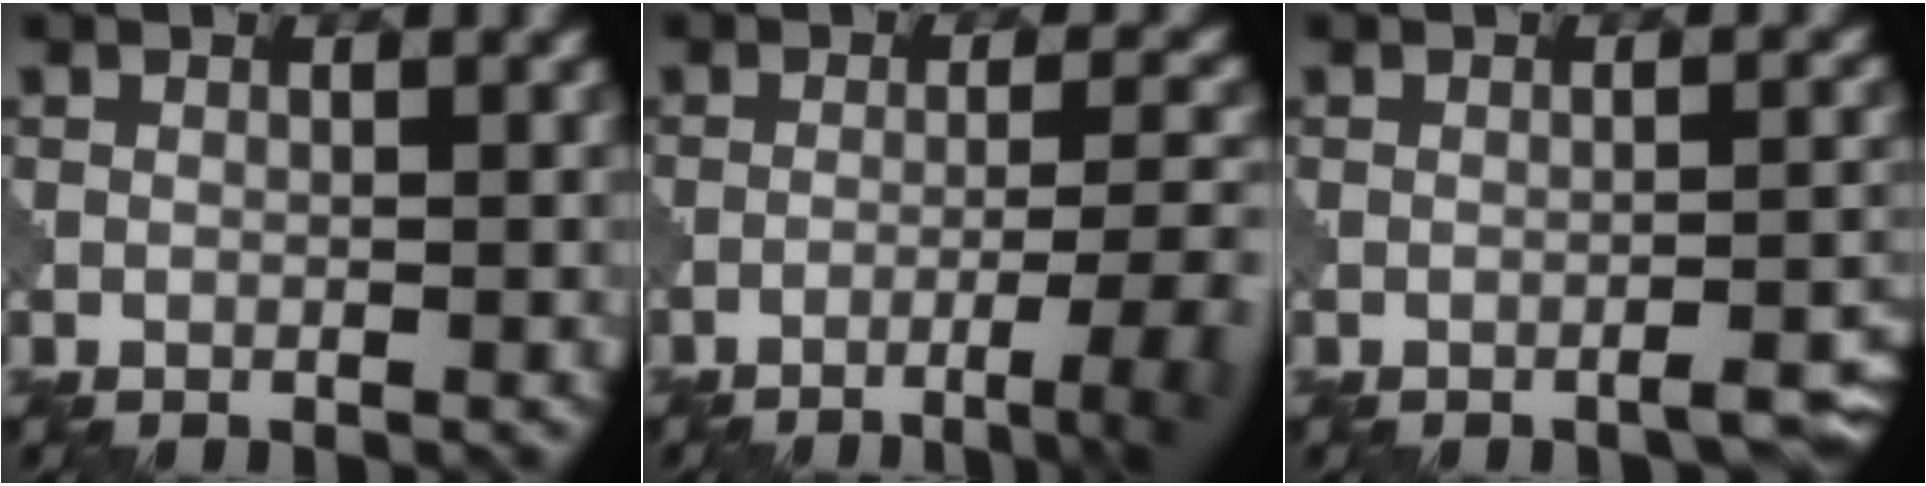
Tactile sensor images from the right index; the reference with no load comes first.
{"total": 7.1, "force": [-4.3, 1.3, 5.5], "torque": [-0.077, 0.001, -0.053]}
{"total": 3.2, "force": [-2.1, 0.8, 2.2], "torque": [-0.024, 0.006, -0.032]}